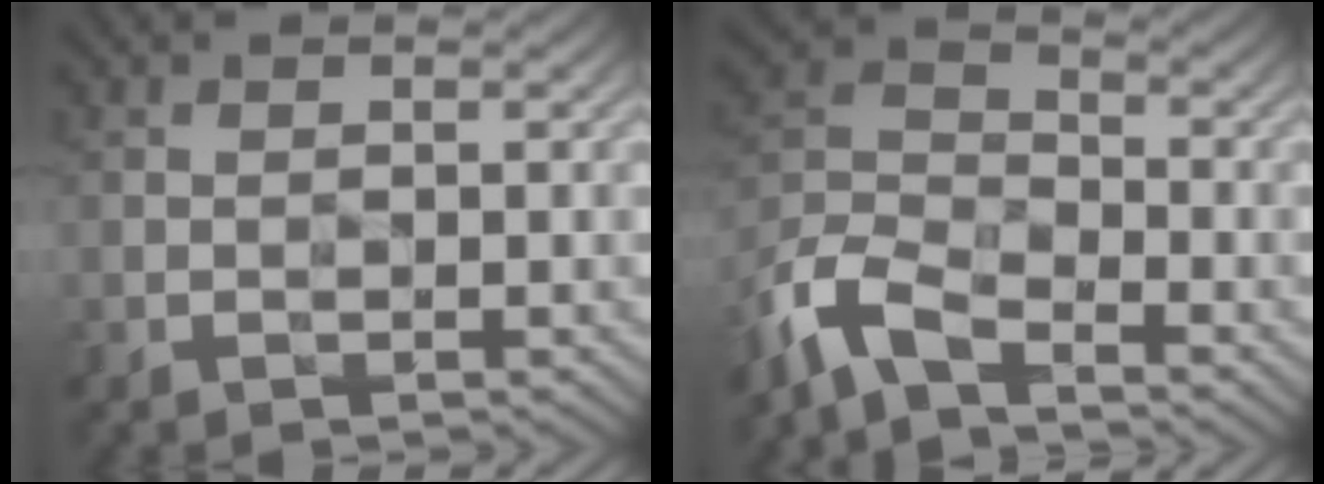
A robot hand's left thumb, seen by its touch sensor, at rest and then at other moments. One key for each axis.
{"total": 8.5, "fx": -6.5, "fy": 2.8, "fz": 4.7, "tx": -0.113, "ty": -0.004, "tz": -0.153}